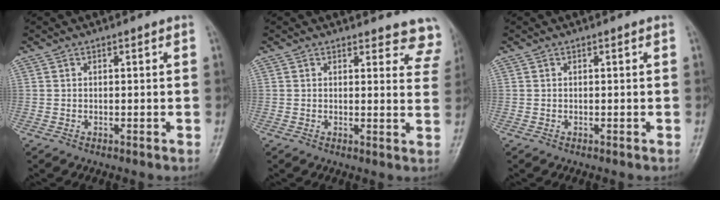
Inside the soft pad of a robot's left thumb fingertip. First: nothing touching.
{"total": 8.5, "force": [8.0, 2.7, 0.3], "torque": [0.052, -0.056, 0.050]}
{"total": 0.0}